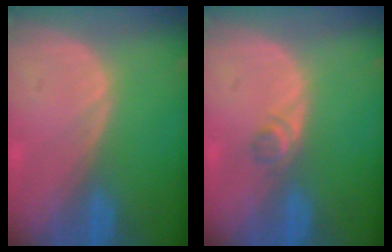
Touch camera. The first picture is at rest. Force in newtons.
{"total": 1.8, "press": 1.5, "slide": 0.9}